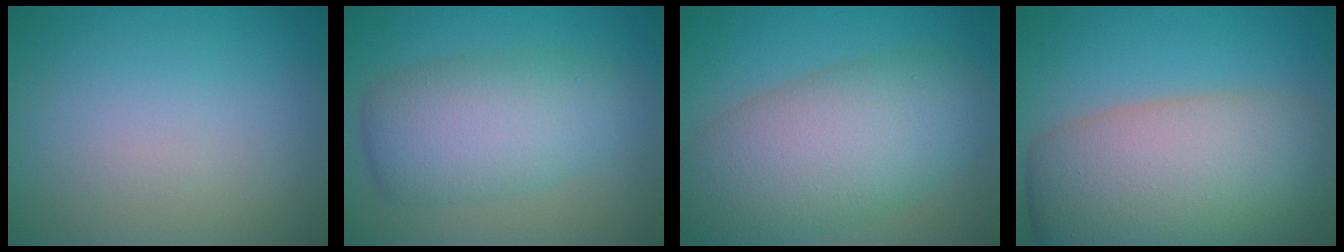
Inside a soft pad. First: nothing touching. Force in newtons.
{"total": 6.7, "press": 6.7, "slide": 0.0}
{"total": 9.9, "press": 9.9, "slide": 0.6}
{"total": 11.9, "press": 11.9, "slide": 0.8}